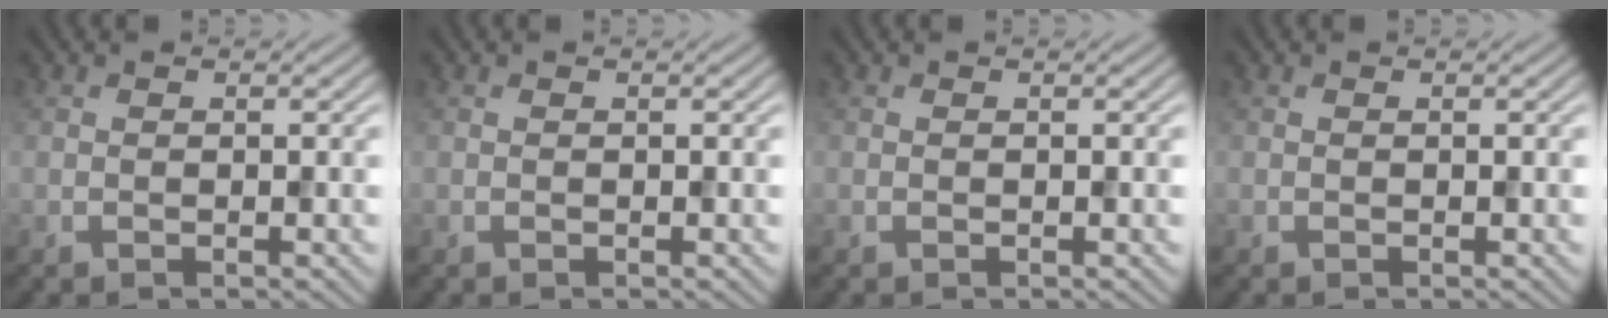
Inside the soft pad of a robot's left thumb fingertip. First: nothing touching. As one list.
[{"total": 0.0}, {"total": 0.0}, {"total": 0.0}]